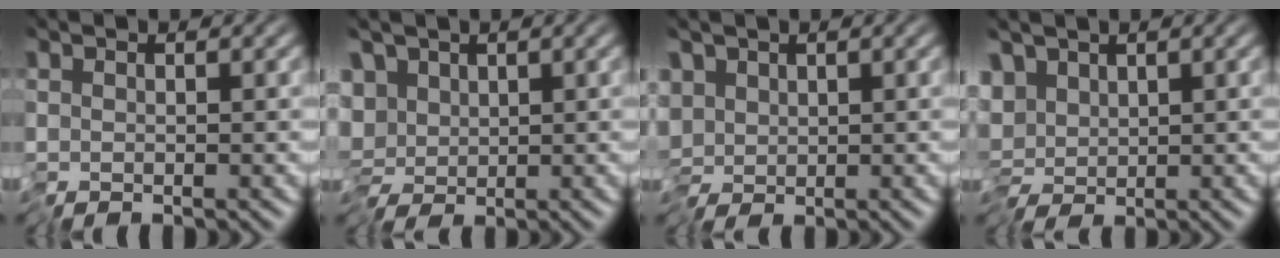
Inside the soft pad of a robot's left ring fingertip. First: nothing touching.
{"total": 5.0, "force": [-0.1, 3.7, 3.3], "torque": [-0.034, 0.013, -0.015]}
{"total": 2.7, "force": [-0.5, 1.7, 2.0], "torque": [-0.029, 0.007, -0.016]}
{"total": 3.5, "force": [0.2, 2.2, 2.6], "torque": [-0.034, 0.006, -0.004]}